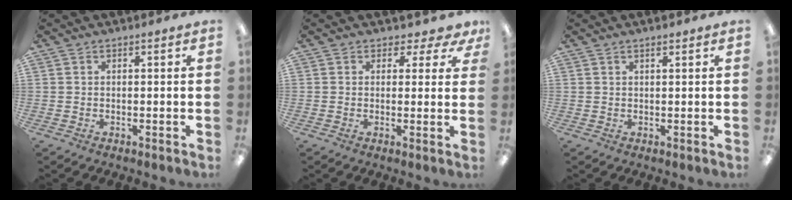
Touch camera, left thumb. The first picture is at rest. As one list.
[{"total": 3.0, "force": [1.3, 2.4, 1.2], "torque": [-0.011, -0.004, 0.023]}, {"total": 1.3, "force": [0.9, 0.2, 0.9], "torque": [-0.019, 0.002, 0.015]}]